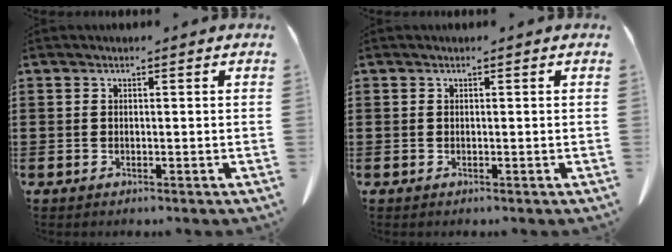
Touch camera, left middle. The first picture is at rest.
{"total": 0.0}